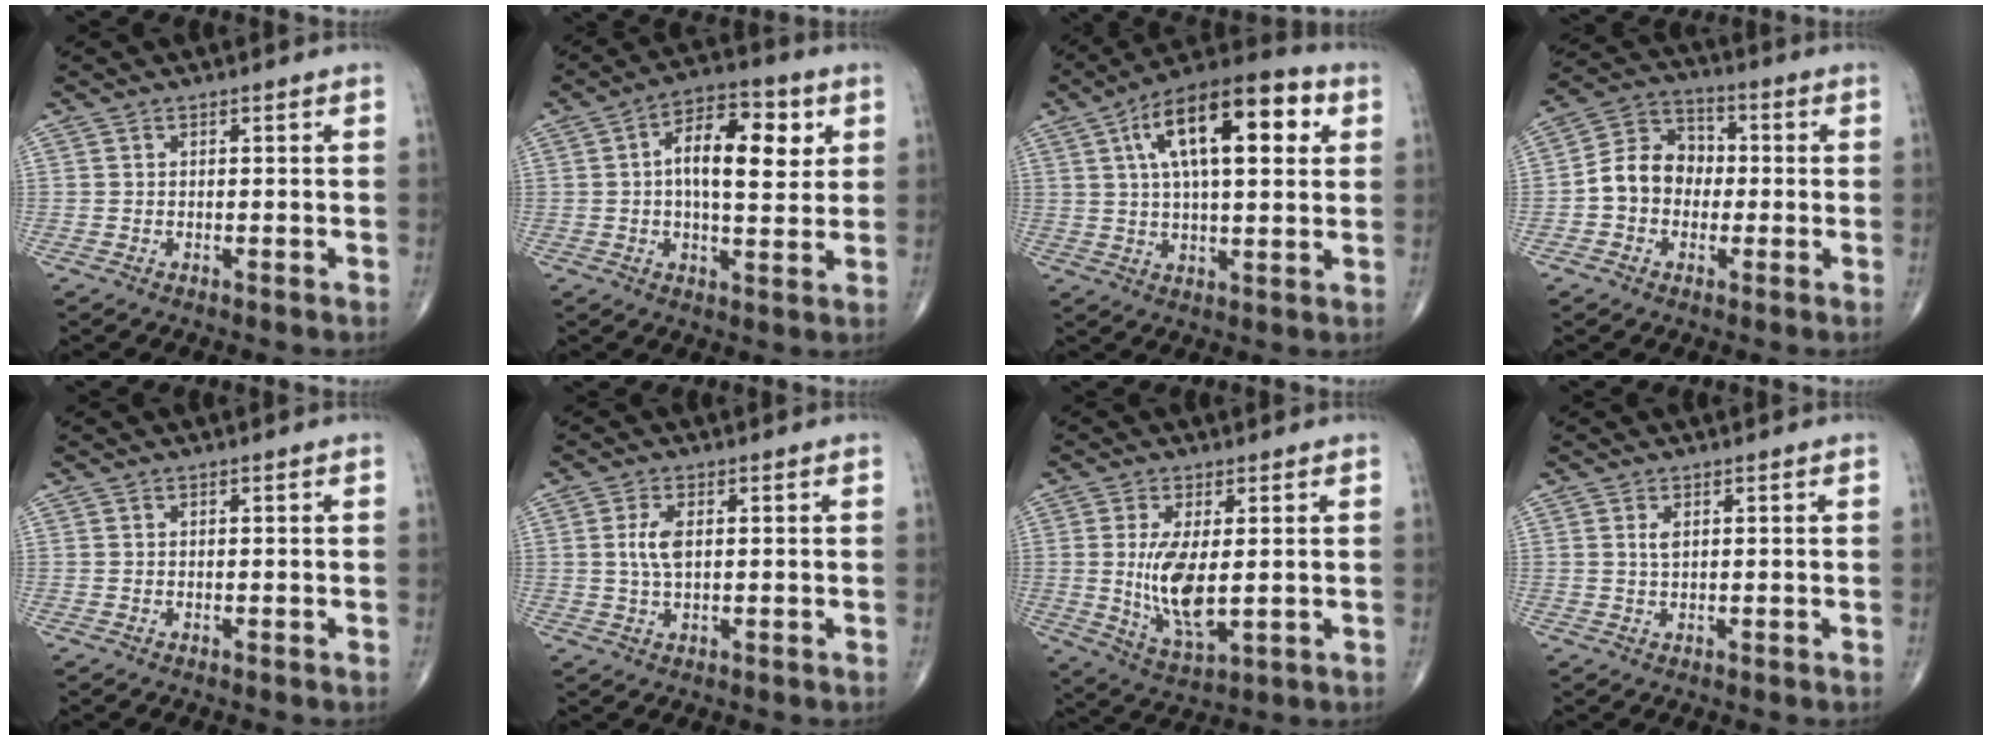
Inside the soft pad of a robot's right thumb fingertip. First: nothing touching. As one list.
[{"total": 13.4, "force": [2.9, 6.4, 11.4], "torque": [-0.156, 0.004, 0.039]}, {"total": 20.1, "force": [6.3, 8.2, 17.2], "torque": [-0.261, 0.012, 0.091]}, {"total": 9.7, "force": [-1.1, 8.0, 5.3], "torque": [-0.071, 0.038, -0.035]}, {"total": 0.0}, {"total": 4.0, "force": [0.6, 1.8, 3.5], "torque": [-0.078, 0.000, 0.012]}, {"total": 10.4, "force": [0.3, 4.1, 9.5], "torque": [-0.186, -0.025, 0.019]}, {"total": 2.0, "force": [0.6, 0.9, 1.7], "torque": [-0.034, 0.000, 0.014]}]